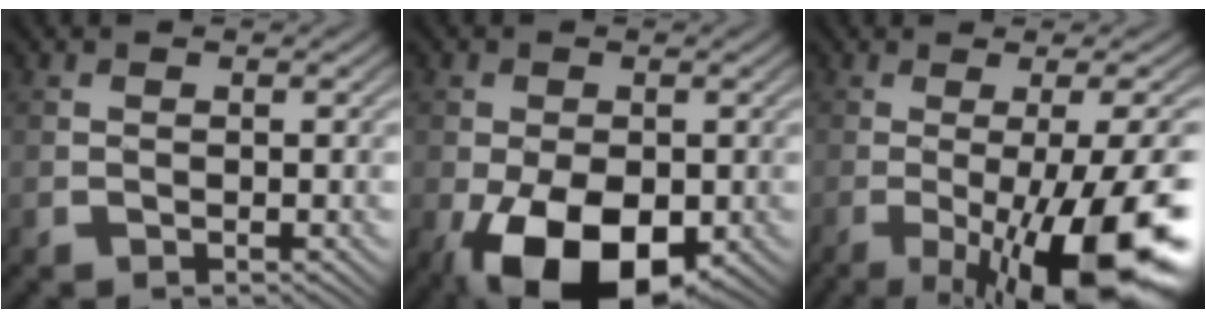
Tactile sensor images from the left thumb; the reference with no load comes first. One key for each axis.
{"total": 11.6, "fx": -4.6, "fy": 6.4, "fz": 8.5, "tx": -0.149, "ty": -0.035, "tz": -0.068}
{"total": 17.7, "fx": -5.8, "fy": 4.5, "fz": 16.1, "tx": -0.193, "ty": -0.006, "tz": -0.083}